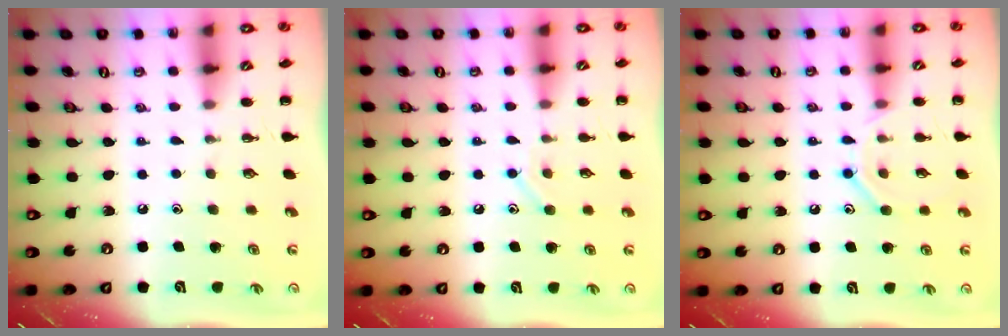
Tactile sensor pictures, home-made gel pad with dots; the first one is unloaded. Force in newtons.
{"total": 7.4, "press": 7.2, "slide": 1.4}
{"total": 9.0, "press": 9.0, "slide": 0.9}